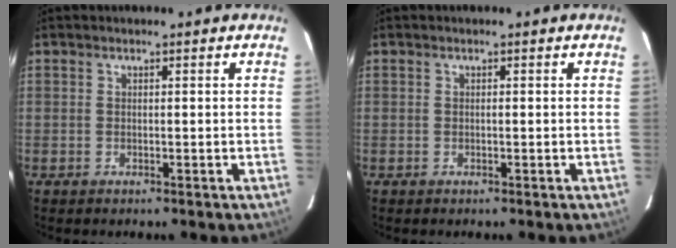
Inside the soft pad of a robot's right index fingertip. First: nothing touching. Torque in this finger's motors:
{"motor_torque": [0.02, 0.01, -0.03, 0.01]}